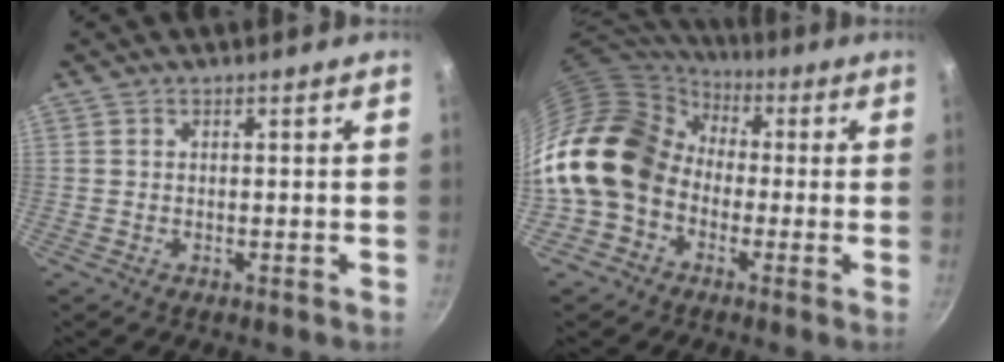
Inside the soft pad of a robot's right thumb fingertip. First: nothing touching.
{"total": 16.6, "force": [-0.5, 13.6, 9.6], "torque": [-0.156, 0.038, -0.026]}